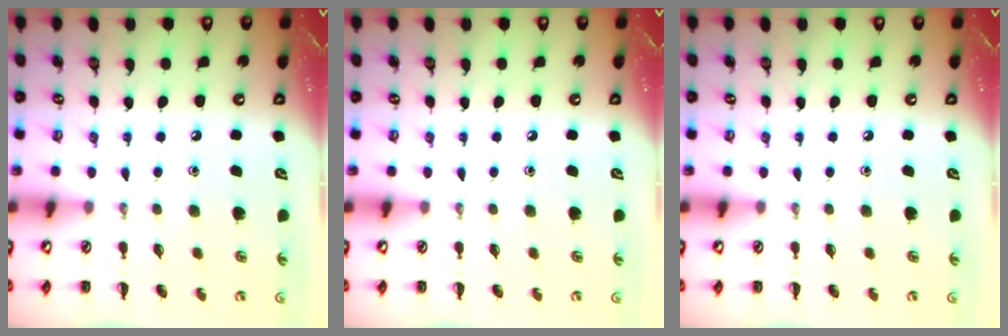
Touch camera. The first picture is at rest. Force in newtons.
{"total": 0.0}
{"total": 0.0}